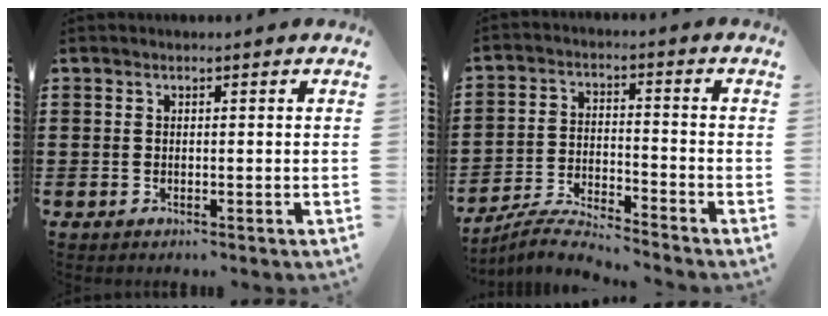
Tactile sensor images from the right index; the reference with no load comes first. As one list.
[{"total": 5.4, "force": [-5.3, -0.1, 1.1], "torque": [-0.034, -0.003, -0.107]}]